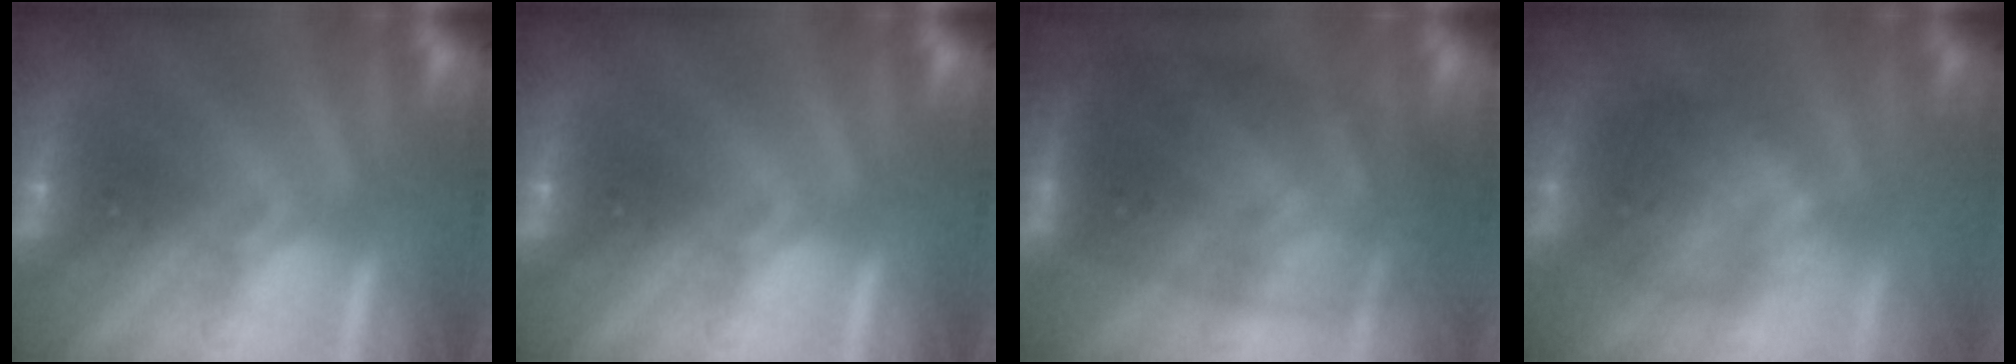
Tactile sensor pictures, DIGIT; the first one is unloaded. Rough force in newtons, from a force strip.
{"total": 0.0}
{"total": 9.4}
{"total": 7.3}